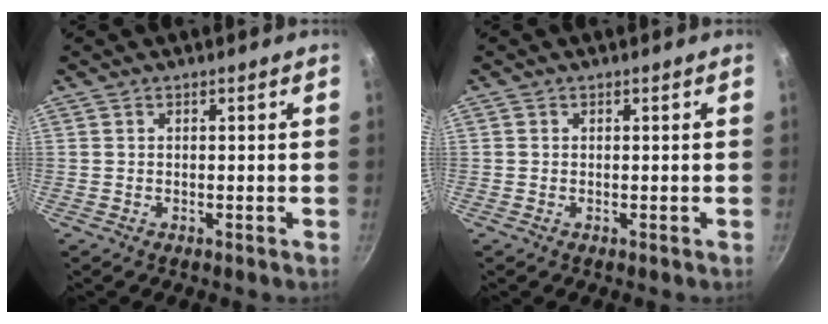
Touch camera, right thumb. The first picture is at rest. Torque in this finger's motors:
{"motor_torque": [0.62, 0.04, -0.09, 0.46, 0.08]}